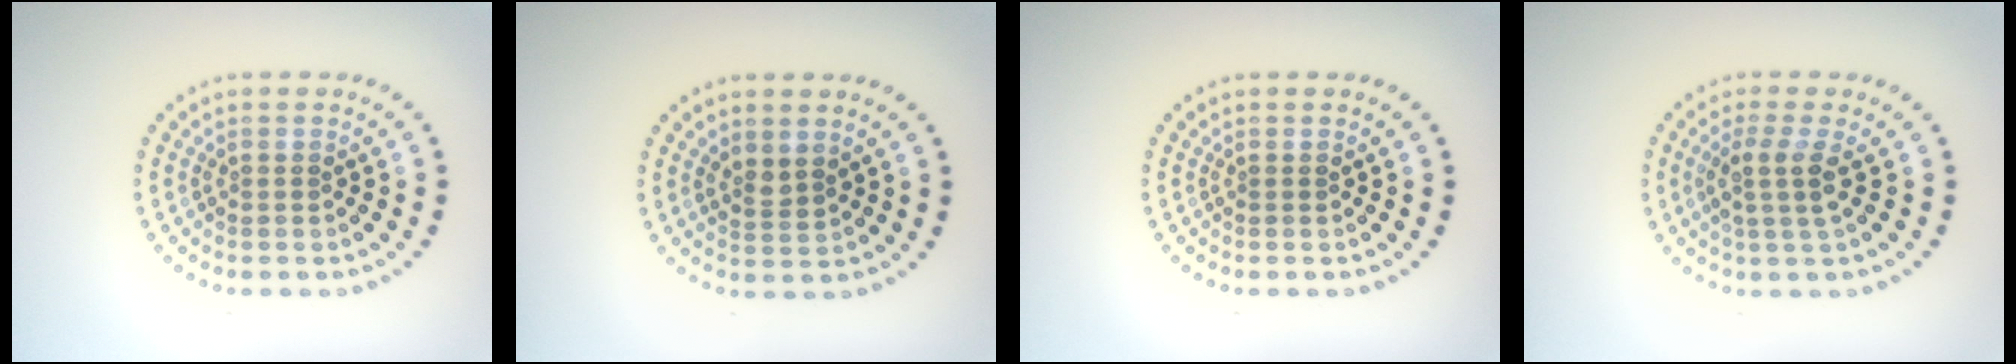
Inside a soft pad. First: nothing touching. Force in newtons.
{"total": 1.5, "press": 1.3, "slide": 0.8}
{"total": 0.0}
{"total": 2.7, "press": 2.1, "slide": 1.7}